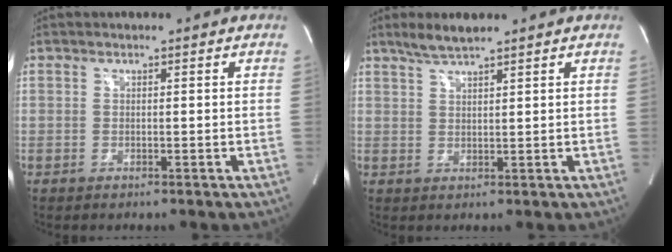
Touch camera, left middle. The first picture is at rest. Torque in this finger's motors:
{"motor_torque": [0.17, -0.04, -0.02, 0.03]}